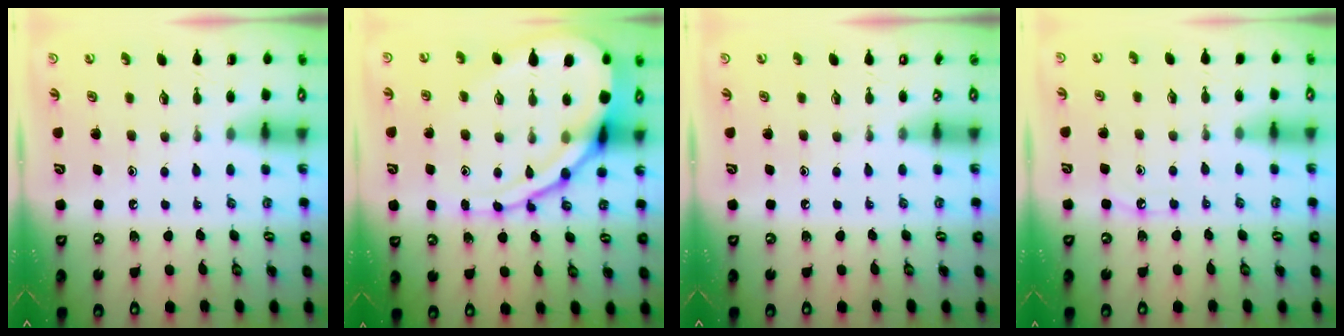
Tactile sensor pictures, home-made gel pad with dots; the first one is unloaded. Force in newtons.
{"total": 16.7, "press": 16.6, "slide": 1.8}
{"total": 0.0}
{"total": 4.3, "press": 4.2, "slide": 0.5}